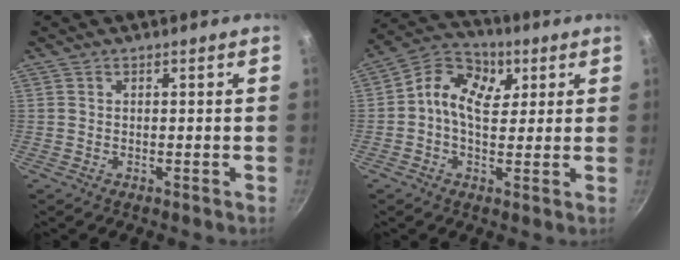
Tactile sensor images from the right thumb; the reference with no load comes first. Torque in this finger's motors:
{"motor_torque": [0.04, 0.05, 0.06, -0.06, 0.07]}